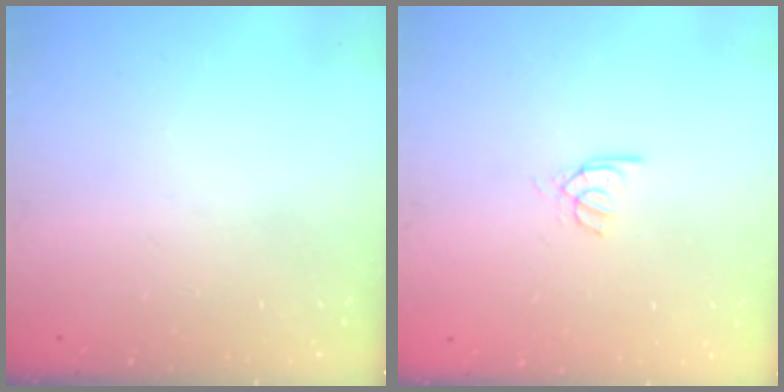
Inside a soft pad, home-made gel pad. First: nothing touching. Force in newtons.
{"total": 3.6, "press": 3.5, "slide": 0.4}